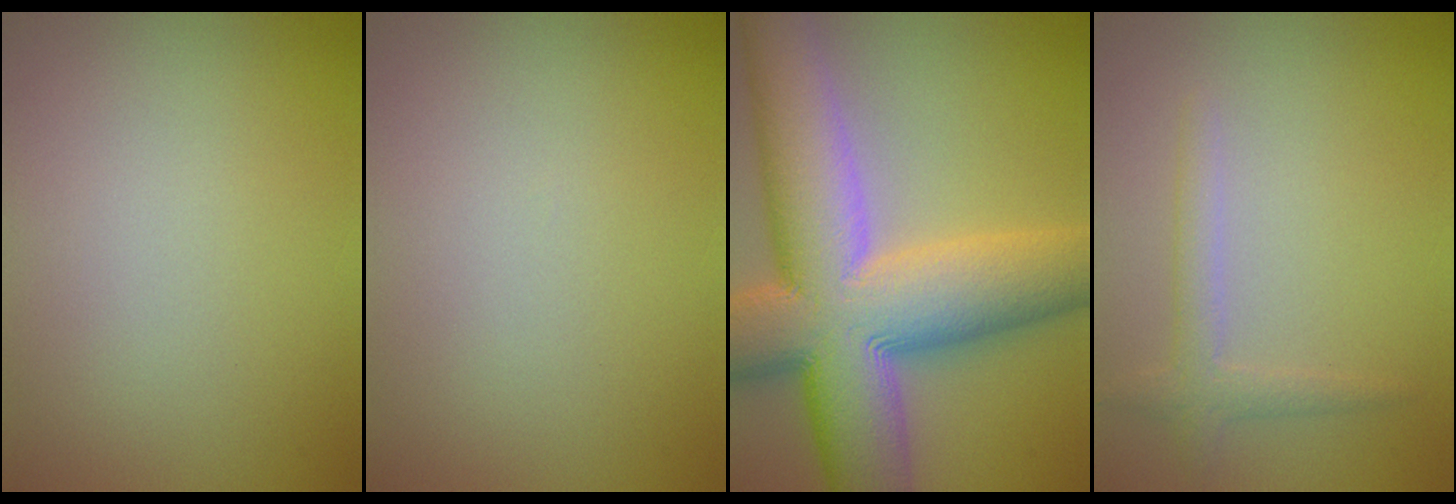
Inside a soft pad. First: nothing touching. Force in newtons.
{"total": 0.0}
{"total": 16.4, "press": 16.3, "slide": 0.9}
{"total": 2.0, "press": 2.0, "slide": 0.0}